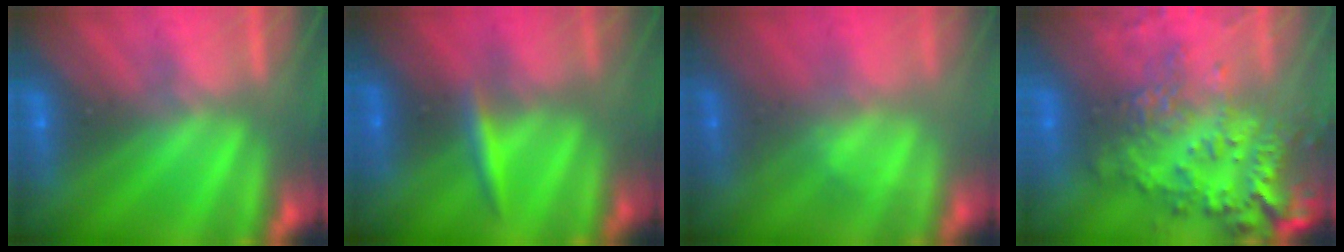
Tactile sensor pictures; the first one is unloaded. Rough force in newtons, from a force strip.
{"total": 2.4}
{"total": 2.3}
{"total": 6.4}